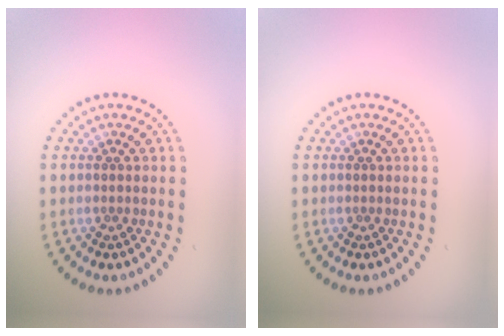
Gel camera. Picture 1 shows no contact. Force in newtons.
{"total": 0.0}